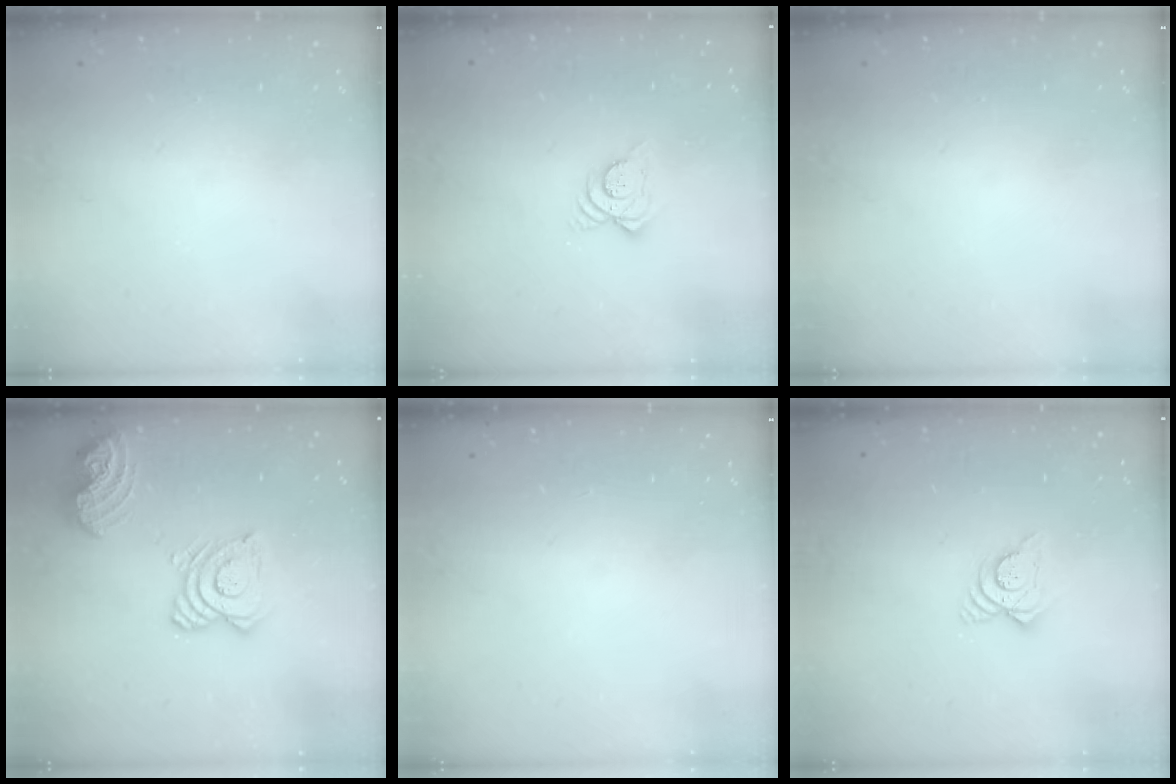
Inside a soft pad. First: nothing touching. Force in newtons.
{"total": 5.7, "press": 5.7, "slide": 0.1}
{"total": 0.0}
{"total": 16.3, "press": 16.1, "slide": 2.3}
{"total": 0.0}
{"total": 7.2, "press": 7.2, "slide": 0.6}